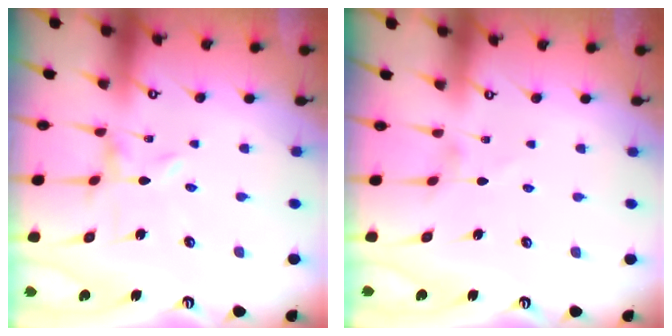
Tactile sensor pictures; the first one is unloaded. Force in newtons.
{"total": 1.5, "press": 1.5, "slide": 0.4}